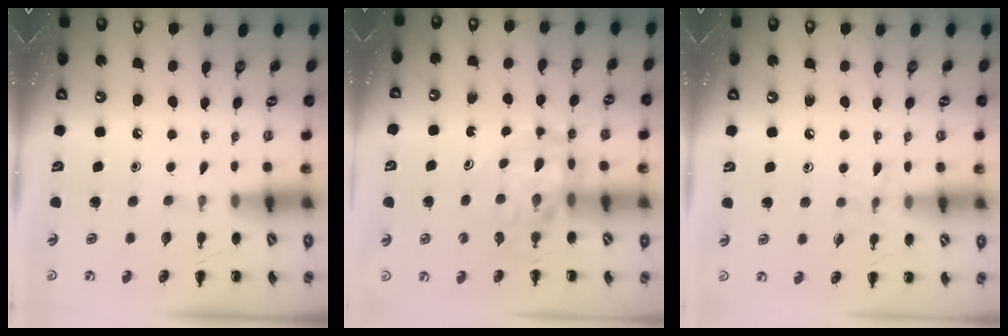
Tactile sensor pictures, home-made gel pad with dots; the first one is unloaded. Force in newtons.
{"total": 10.5, "press": 10.0, "slide": 3.1}
{"total": 6.0, "press": 5.8, "slide": 1.6}